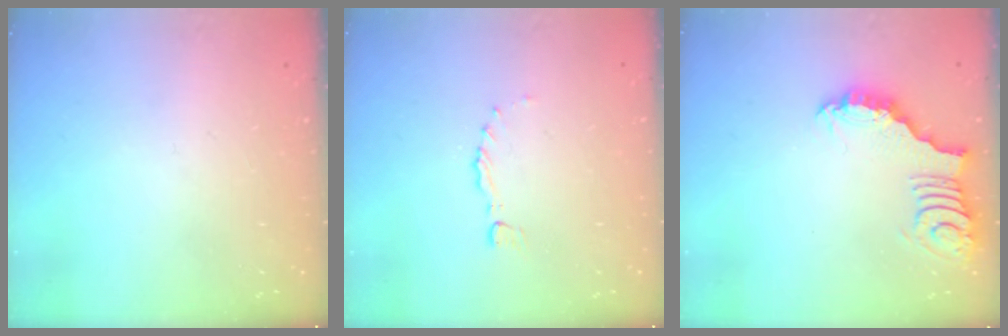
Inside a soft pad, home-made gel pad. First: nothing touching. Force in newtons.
{"total": 0.0}
{"total": 3.2, "press": 3.2, "slide": 0.1}